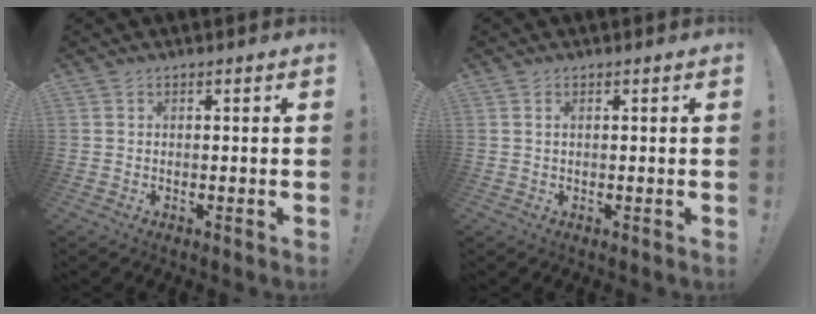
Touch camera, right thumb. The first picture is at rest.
{"total": 0.9, "force": [0.3, 0.4, 0.8], "torque": [-0.022, 0.005, 0.006]}